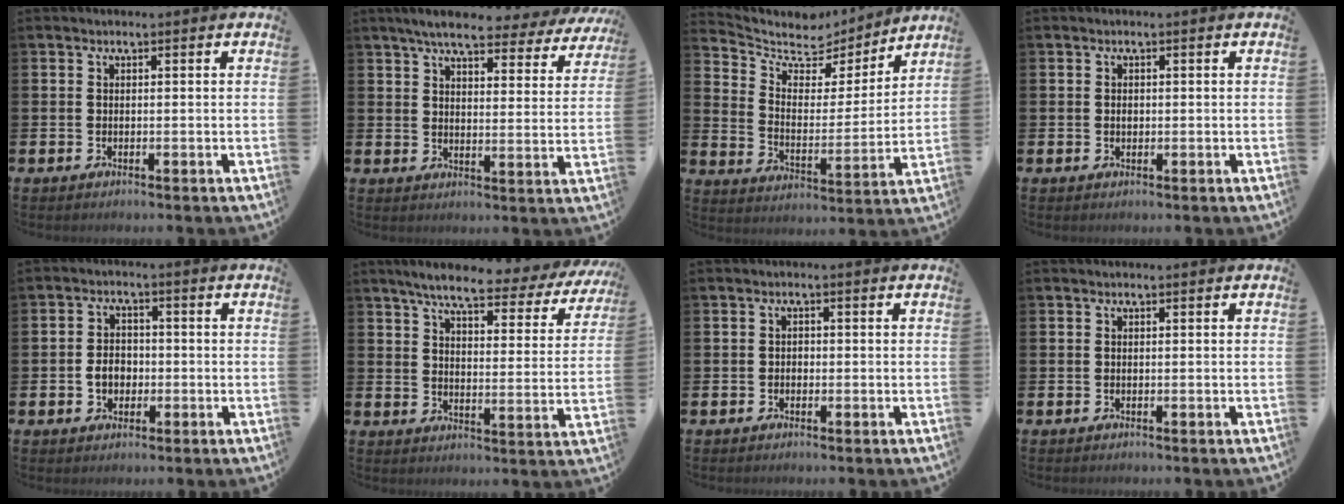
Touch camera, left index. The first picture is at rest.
{"total": 6.5, "force": [5.9, 0.9, 2.6], "torque": [-0.063, -0.031, 0.100]}
{"total": 6.5, "force": [5.7, 3.0, 0.9], "torque": [-0.054, -0.047, 0.095]}
{"total": 0.7, "force": [0.1, 0.6, 0.4], "torque": [0.000, 0.000, -0.002]}
{"total": 3.4, "force": [-0.8, 2.7, 1.9], "torque": [-0.023, 0.000, -0.022]}
{"total": 7.0, "force": [6.0, 1.1, 3.5], "torque": [-0.089, -0.036, 0.097]}
{"total": 1.0, "force": [-0.5, 0.8, 0.2], "torque": [-0.004, 0.002, -0.011]}
{"total": 0.0}